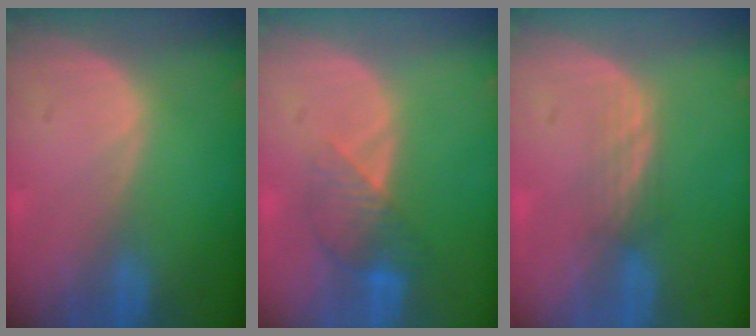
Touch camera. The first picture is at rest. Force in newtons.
{"total": 4.2, "press": 4.2, "slide": 0.4}
{"total": 2.3, "press": 2.2, "slide": 0.6}